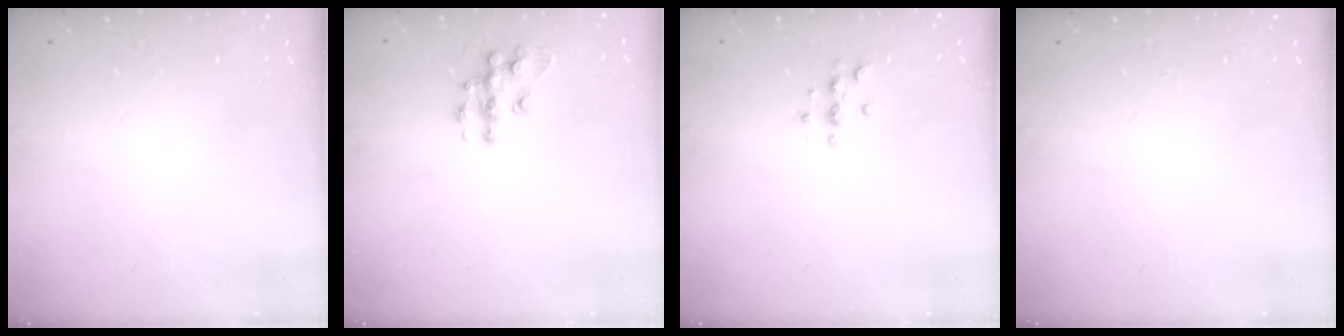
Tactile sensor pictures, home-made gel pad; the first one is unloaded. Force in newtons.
{"total": 9.4, "press": 9.4, "slide": 0.5}
{"total": 3.0, "press": 3.0, "slide": 0.4}
{"total": 0.0}